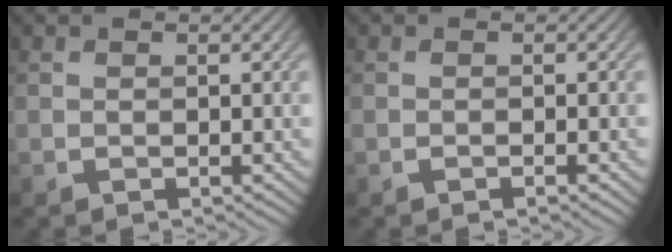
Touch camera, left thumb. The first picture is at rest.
{"total": 0.9, "force": [-0.6, 0.0, 0.6], "torque": [-0.010, 0.002, -0.012]}